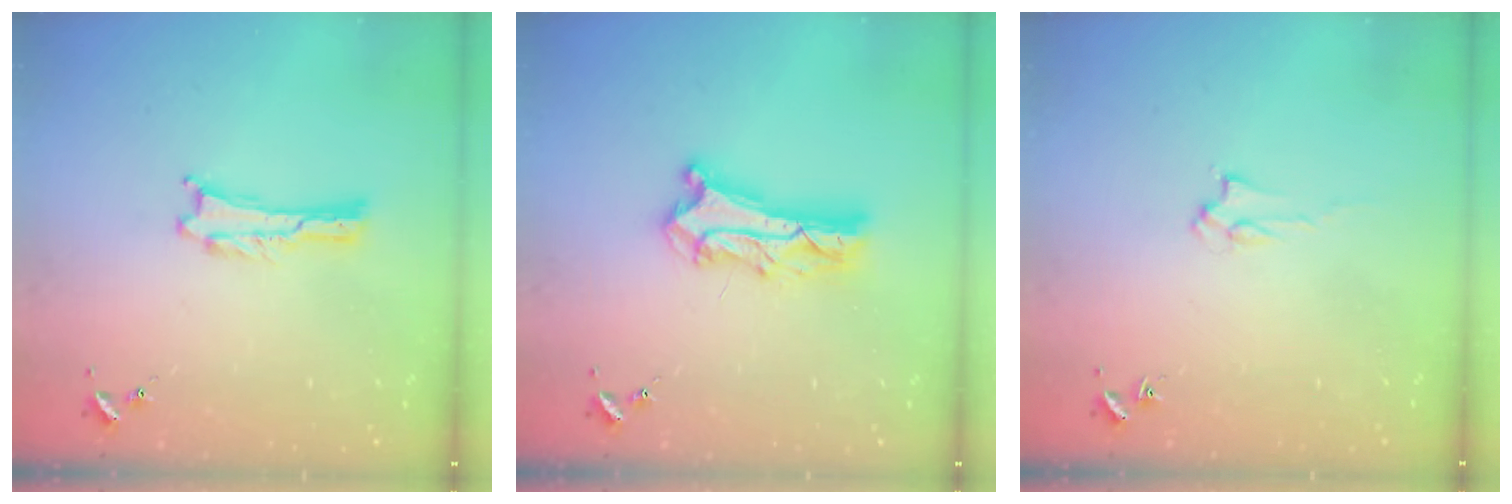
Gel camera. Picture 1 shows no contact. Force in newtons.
{"total": 8.3, "press": 8.3, "slide": 0.7}
{"total": 1.6, "press": 1.6, "slide": 0.2}